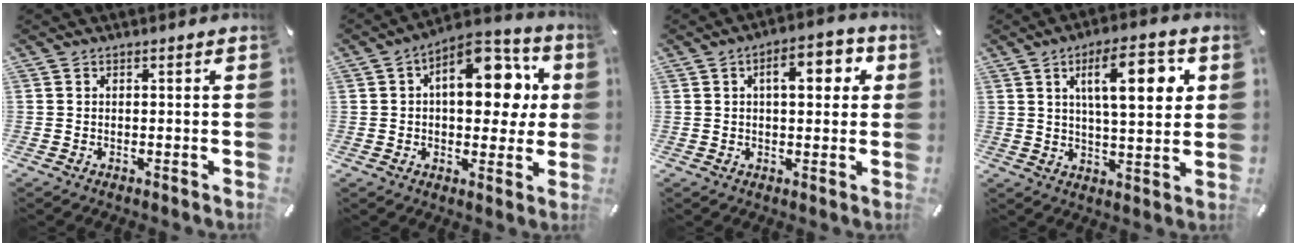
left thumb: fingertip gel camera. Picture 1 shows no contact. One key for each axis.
{"total": 16.0, "fx": 3.6, "fy": 9.3, "fz": 12.4, "tx": -0.156, "ty": -0.015, "tz": 0.059}
{"total": 8.1, "fx": 2.2, "fy": 4.0, "fz": 6.7, "tx": -0.085, "ty": -0.003, "tz": 0.025}
{"total": 13.9, "fx": 4.9, "fy": 5.1, "fz": 12.0, "tx": -0.187, "ty": -0.001, "tz": 0.074}